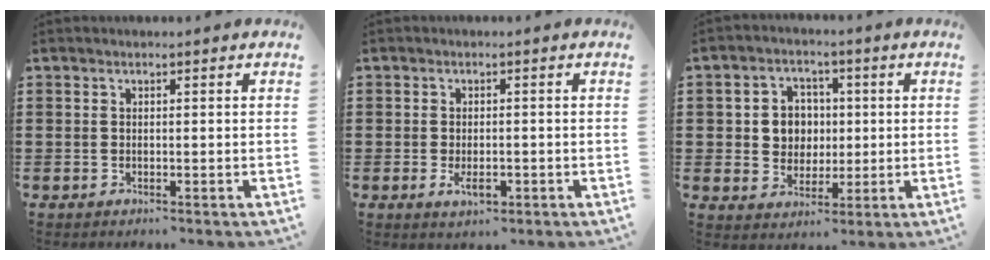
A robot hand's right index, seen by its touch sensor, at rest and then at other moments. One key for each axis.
{"total": 2.7, "fx": -0.9, "fy": 1.2, "fz": 2.3, "tx": -0.050, "ty": -0.003, "tz": -0.017}
{"total": 5.6, "fx": 0.6, "fy": 5.3, "fz": 1.9, "tx": -0.050, "ty": 0.015, "tz": 0.007}